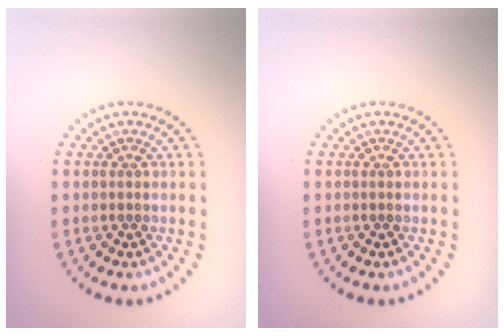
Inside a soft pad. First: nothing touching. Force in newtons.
{"total": 0.0}